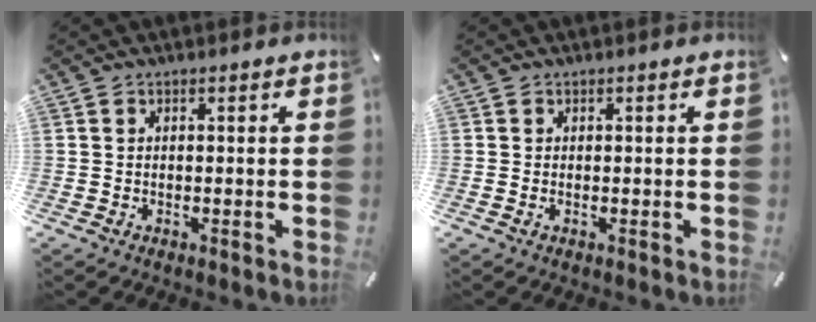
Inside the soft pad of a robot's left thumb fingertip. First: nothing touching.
{"total": 0.7, "force": [-0.2, 0.2, 0.6], "torque": [-0.011, -0.001, -0.003]}